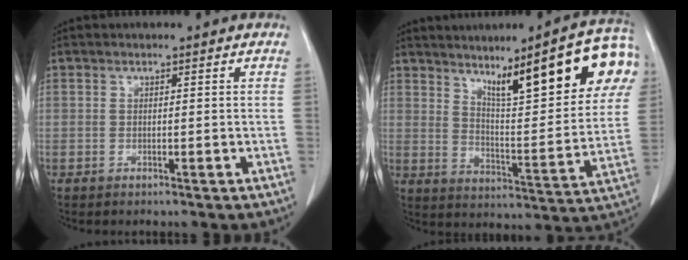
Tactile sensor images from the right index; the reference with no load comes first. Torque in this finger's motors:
{"motor_torque": [1.13, 1.01, 0.36, 0.13]}